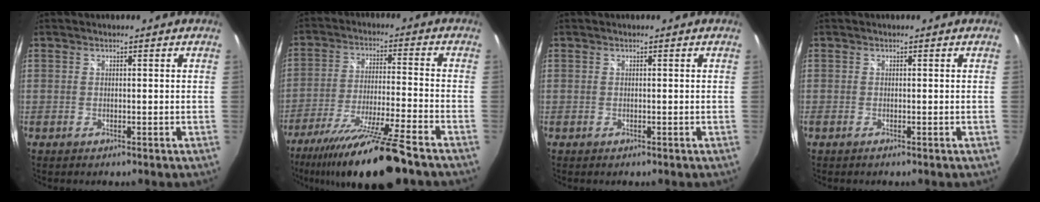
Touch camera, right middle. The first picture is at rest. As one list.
[{"total": 17.5, "force": [-14.2, -0.9, 10.3], "torque": [-0.201, -0.035, -0.238]}, {"total": 0.0}, {"total": 0.0}]